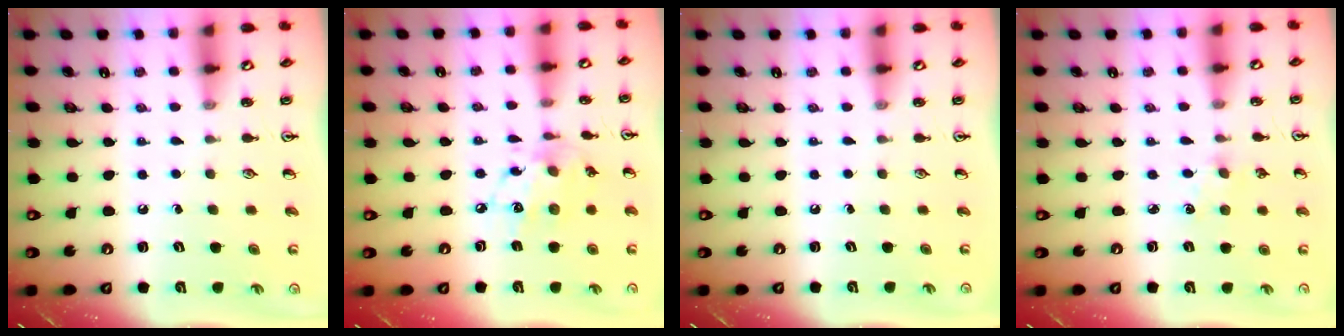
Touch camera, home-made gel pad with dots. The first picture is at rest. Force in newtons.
{"total": 11.8, "press": 11.8, "slide": 0.7}
{"total": 0.0}
{"total": 2.2, "press": 2.2, "slide": 0.4}